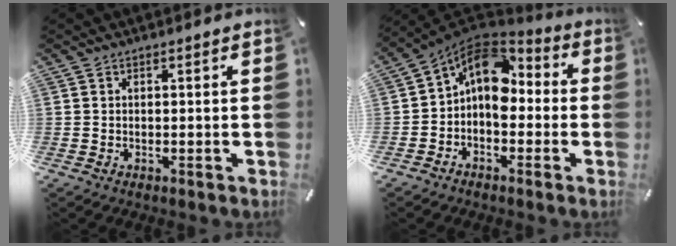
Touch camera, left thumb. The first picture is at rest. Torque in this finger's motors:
{"motor_torque": [1.98, 3.03, 0.98, 0.56, 0.15]}